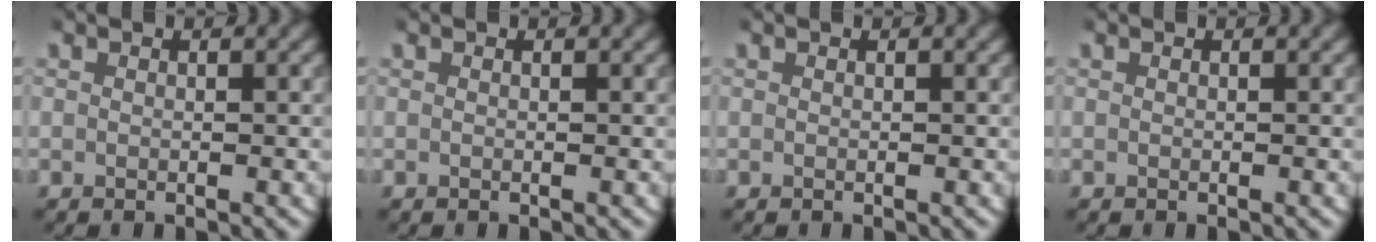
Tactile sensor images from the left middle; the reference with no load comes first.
{"total": 0.0}
{"total": 0.0}
{"total": 0.0}